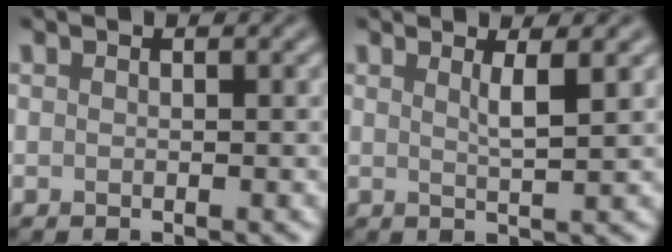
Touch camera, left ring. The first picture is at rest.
{"total": 2.2, "force": [0.9, 0.5, 1.9], "torque": [-0.026, -0.001, 0.009]}